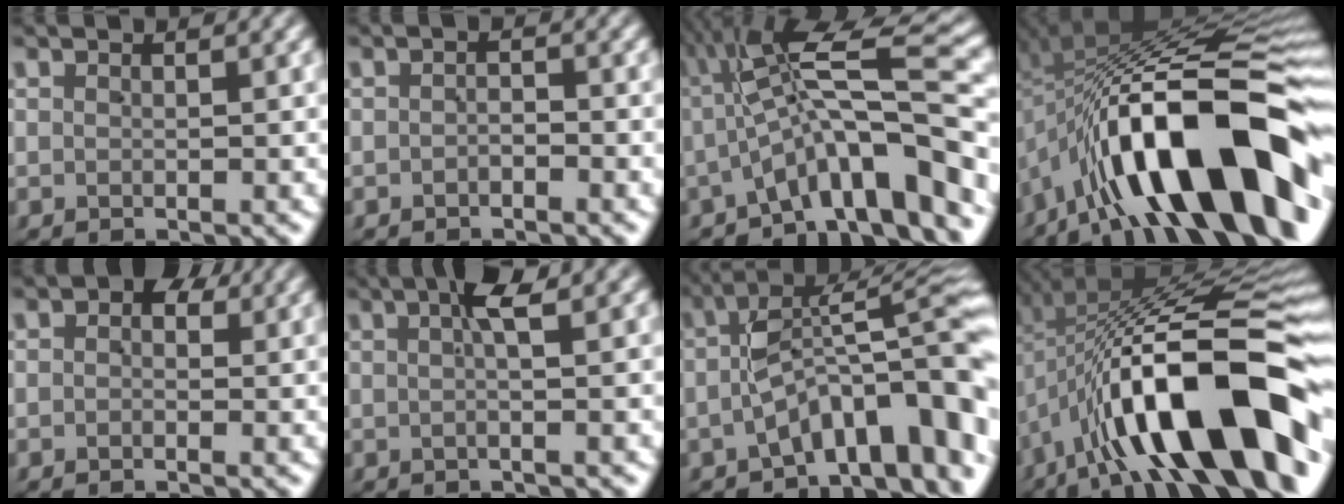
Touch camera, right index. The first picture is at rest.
{"total": 1.0, "force": [-0.8, 0.3, 0.4], "torque": [0.001, 0.000, -0.017]}
{"total": 9.9, "force": [-0.1, 3.4, 9.4], "torque": [-0.143, 0.010, 0.000]}
{"total": 20.7, "force": [-4.4, 9.6, 17.8], "torque": [-0.295, -0.006, -0.055]}
{"total": 2.1, "force": [0.2, 1.4, 1.5], "torque": [-0.010, 0.001, -0.003]}
{"total": 3.1, "force": [0.8, -0.1, 3.0], "torque": [-0.046, 0.011, 0.012]}
{"total": 9.8, "force": [-3.1, 3.7, 8.5], "torque": [-0.119, -0.007, -0.039]}
{"total": 17.2, "force": [-4.3, 7.5, 14.9], "torque": [-0.250, -0.007, -0.052]}